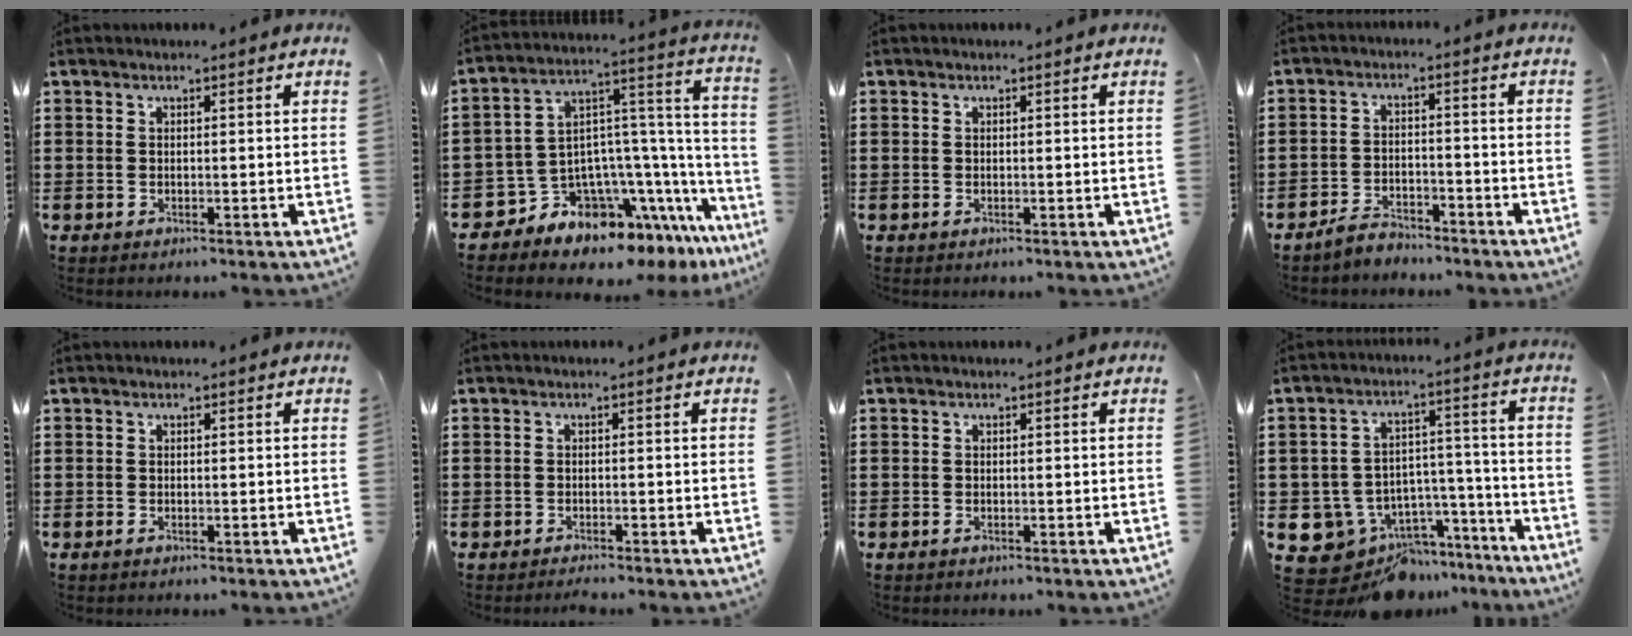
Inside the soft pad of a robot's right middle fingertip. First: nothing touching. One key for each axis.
{"total": 8.4, "fx": -6.9, "fy": 4.0, "fz": 2.3, "tx": -0.073, "ty": -0.025, "tz": -0.137}
{"total": 0.0}
{"total": 3.5, "fx": -3.4, "fy": 0.6, "fz": 0.2, "tx": -0.009, "ty": 0.007, "tz": -0.070}
{"total": 0.0}
{"total": 1.1, "fx": -1.1, "fy": 0.0, "fz": 0.1, "tx": -0.005, "ty": 0.000, "tz": -0.021}
{"total": 0.0}
{"total": 8.0, "fx": -5.9, "fy": 5.3, "fz": 1.2, "tx": -0.033, "ty": 0.017, "tz": -0.101}